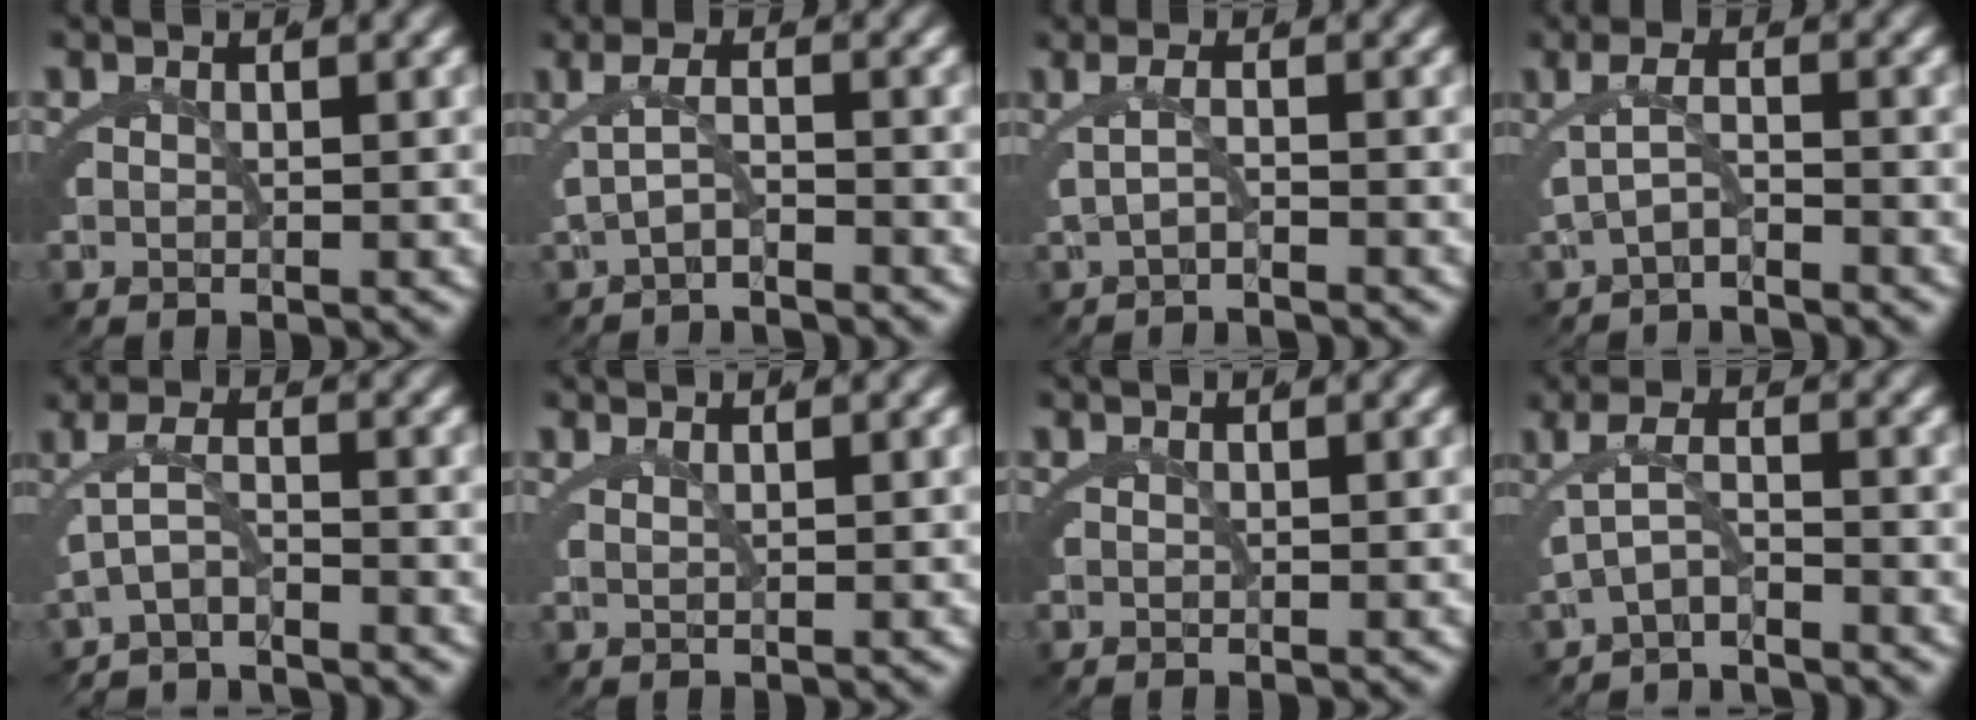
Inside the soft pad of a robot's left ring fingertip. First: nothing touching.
{"total": 2.1, "force": [-1.6, -0.2, 1.3], "torque": [-0.027, -0.007, -0.023]}
{"total": 1.7, "force": [-1.3, -0.8, 0.9], "torque": [-0.028, -0.008, -0.015]}
{"total": 2.4, "force": [-1.9, 0.0, 1.4], "torque": [-0.027, -0.010, -0.028]}
{"total": 3.4, "force": [-2.7, 1.0, 1.7], "torque": [-0.044, -0.024, -0.034]}
{"total": 1.4, "force": [0.6, -1.2, 0.2], "torque": [-0.002, 0.004, 0.013]}
{"total": 0.0}
{"total": 3.0, "force": [-2.3, 0.7, 1.8], "torque": [-0.035, -0.014, -0.032]}